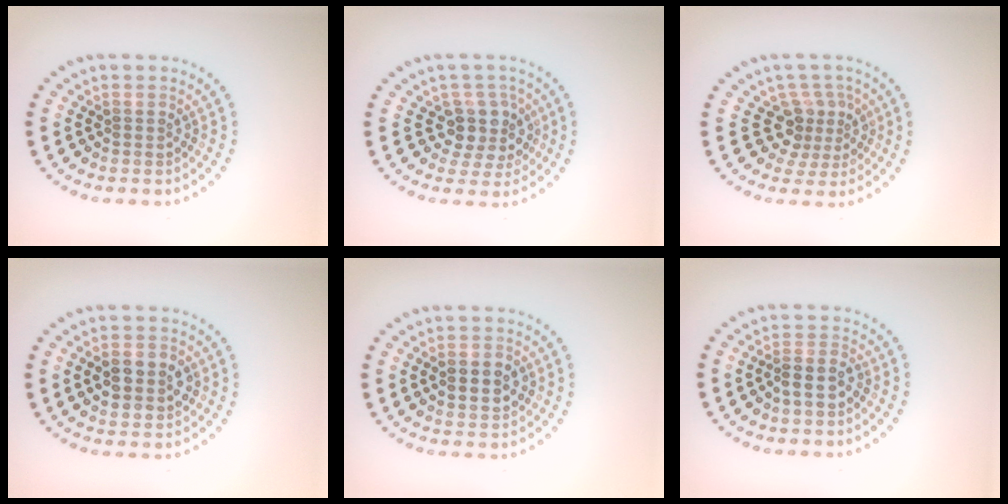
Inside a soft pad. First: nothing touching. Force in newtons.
{"total": 3.2, "press": 2.8, "slide": 1.7}
{"total": 3.2, "press": 2.3, "slide": 2.3}
{"total": 3.8, "press": 3.8, "slide": 0.2}
{"total": 2.8, "press": 2.8, "slide": 0.2}
{"total": 2.2, "press": 2.0, "slide": 1.0}